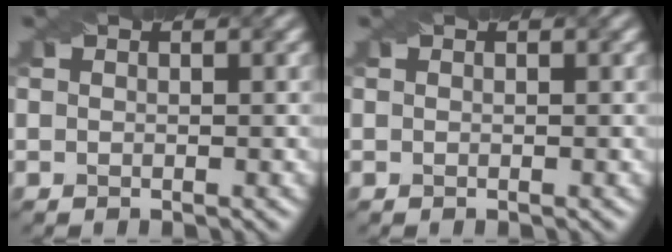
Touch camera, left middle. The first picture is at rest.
{"total": 0.0}